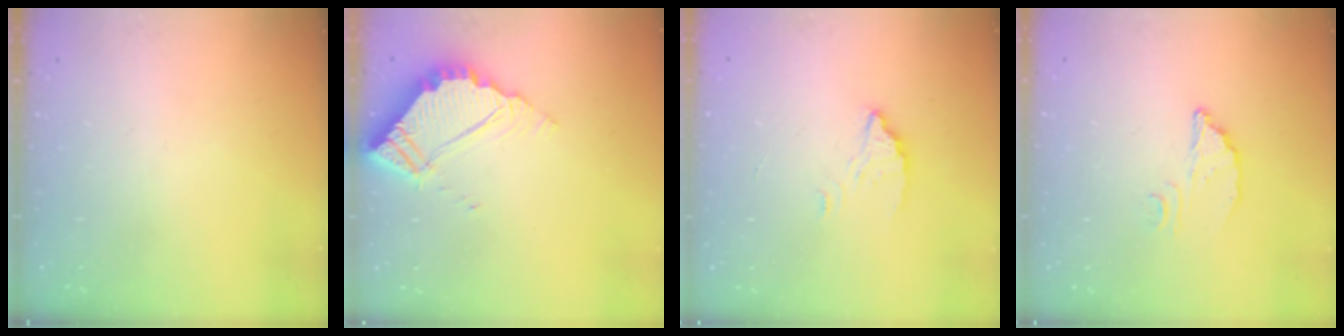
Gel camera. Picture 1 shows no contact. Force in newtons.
{"total": 5.1, "press": 5.1, "slide": 0.4}
{"total": 2.7, "press": 2.7, "slide": 0.1}
{"total": 3.5, "press": 3.5, "slide": 0.2}